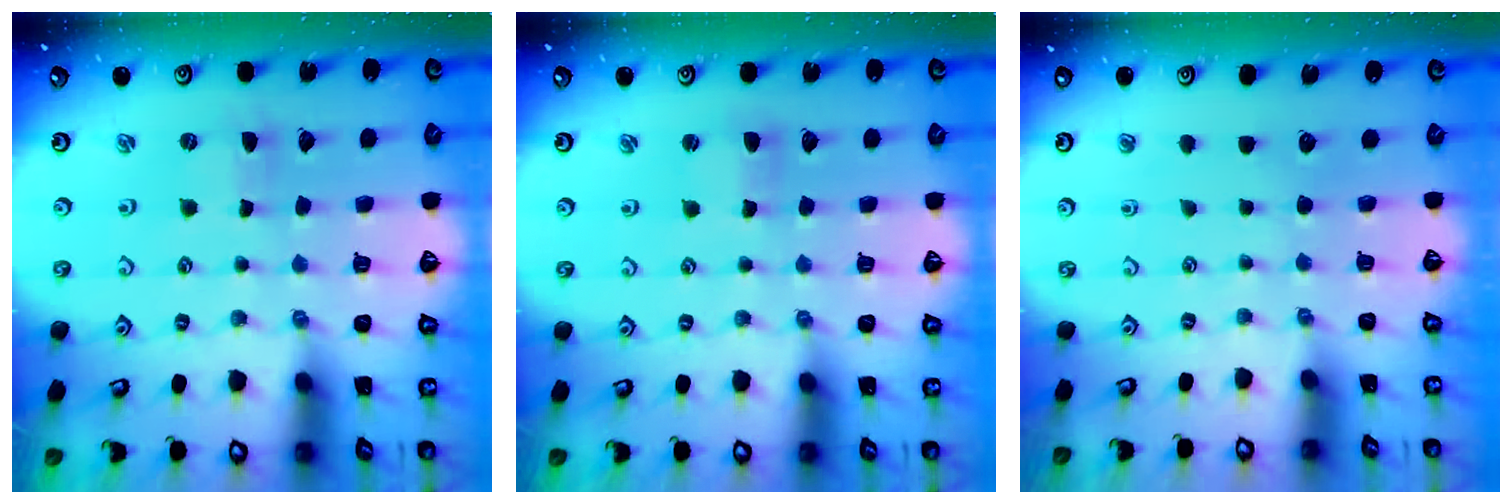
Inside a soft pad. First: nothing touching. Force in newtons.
{"total": 1.7, "press": 1.7, "slide": 0.3}
{"total": 0.0}